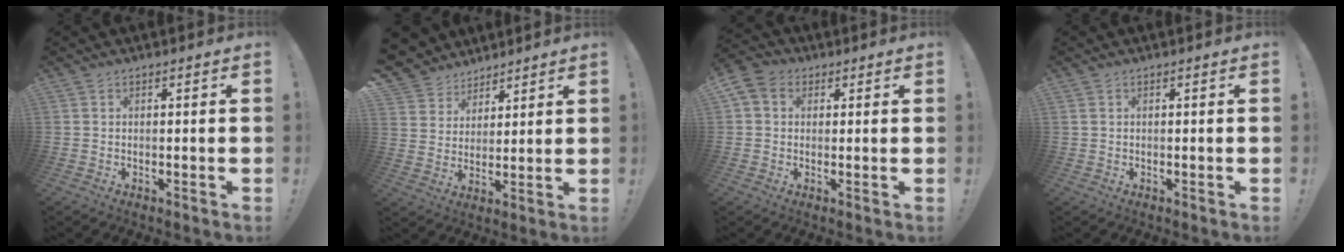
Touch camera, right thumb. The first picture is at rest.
{"total": 7.5, "force": [5.2, 5.4, 0.4], "torque": [-0.017, -0.045, 0.109]}
{"total": 5.9, "force": [1.9, 4.7, 3.0], "torque": [-0.064, 0.004, 0.039]}
{"total": 0.7, "force": [0.3, 0.5, 0.4], "torque": [-0.012, 0.004, 0.007]}